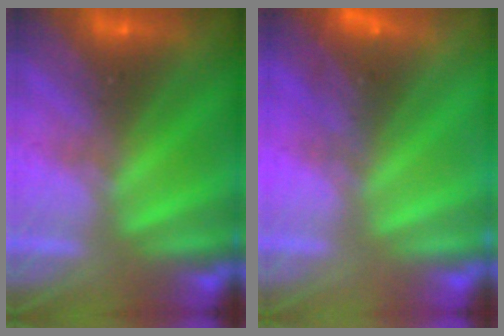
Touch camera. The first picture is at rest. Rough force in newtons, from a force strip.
{"total": 2.5}